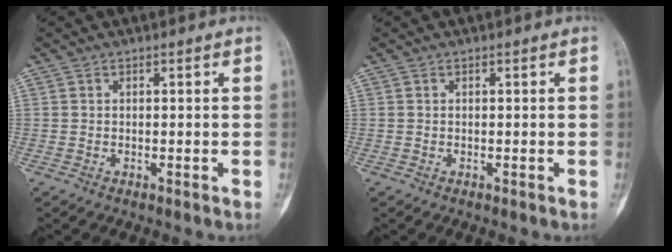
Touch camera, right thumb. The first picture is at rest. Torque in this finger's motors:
{"motor_torque": [0.57, -0.01, -0.16, -0.10, 0.07]}